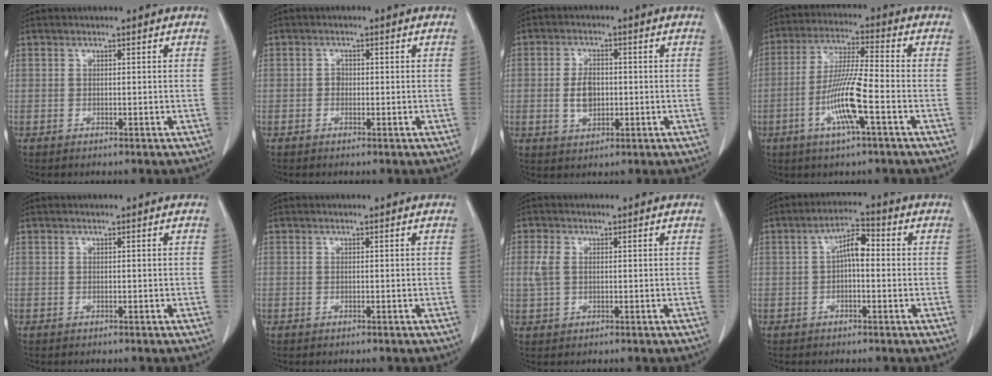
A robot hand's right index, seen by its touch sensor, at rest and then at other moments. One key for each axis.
{"total": 1.0, "fx": -0.1, "fy": 0.9, "fz": 0.5, "tx": -0.006, "ty": 0.004, "tz": -0.003}
{"total": 4.6, "fx": -0.3, "fy": 2.9, "fz": 3.6, "tx": -0.072, "ty": 0.004, "tz": 0.000}
{"total": 10.5, "fx": -3.5, "fy": 0.3, "fz": 9.9, "tx": -0.196, "ty": -0.007, "tz": -0.071}
{"total": 0.0}
{"total": 0.0}
{"total": 2.1, "fx": 0.4, "fy": 1.6, "fz": 1.3, "tx": -0.038, "ty": 0.008, "tz": 0.011}
{"total": 4.8, "fx": 0.3, "fy": 2.0, "fz": 4.3, "tx": -0.078, "ty": 0.023, "tz": 0.001}